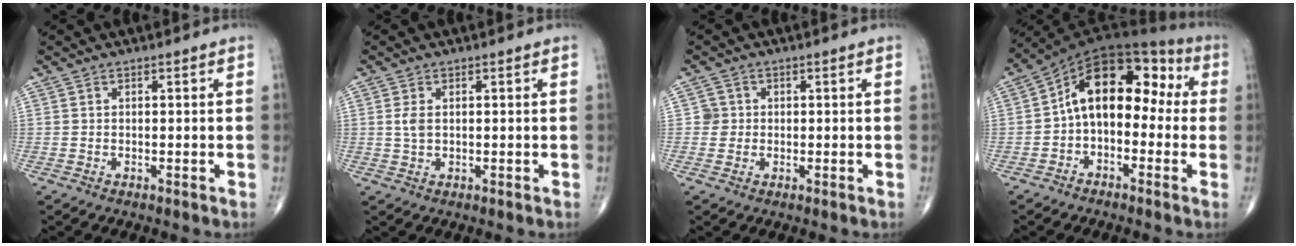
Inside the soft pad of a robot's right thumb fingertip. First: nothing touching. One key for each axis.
{"total": 2.3, "fx": 0.4, "fy": 1.3, "fz": 1.8, "tx": -0.041, "ty": 0.000, "tz": 0.010}
{"total": 2.2, "fx": 0.1, "fy": 2.2, "fz": 0.0, "tx": 0.016, "ty": 0.006, "tz": -0.002}
{"total": 14.1, "fx": -0.2, "fy": 9.0, "fz": 10.8, "tx": -0.133, "ty": 0.058, "tz": -0.021}